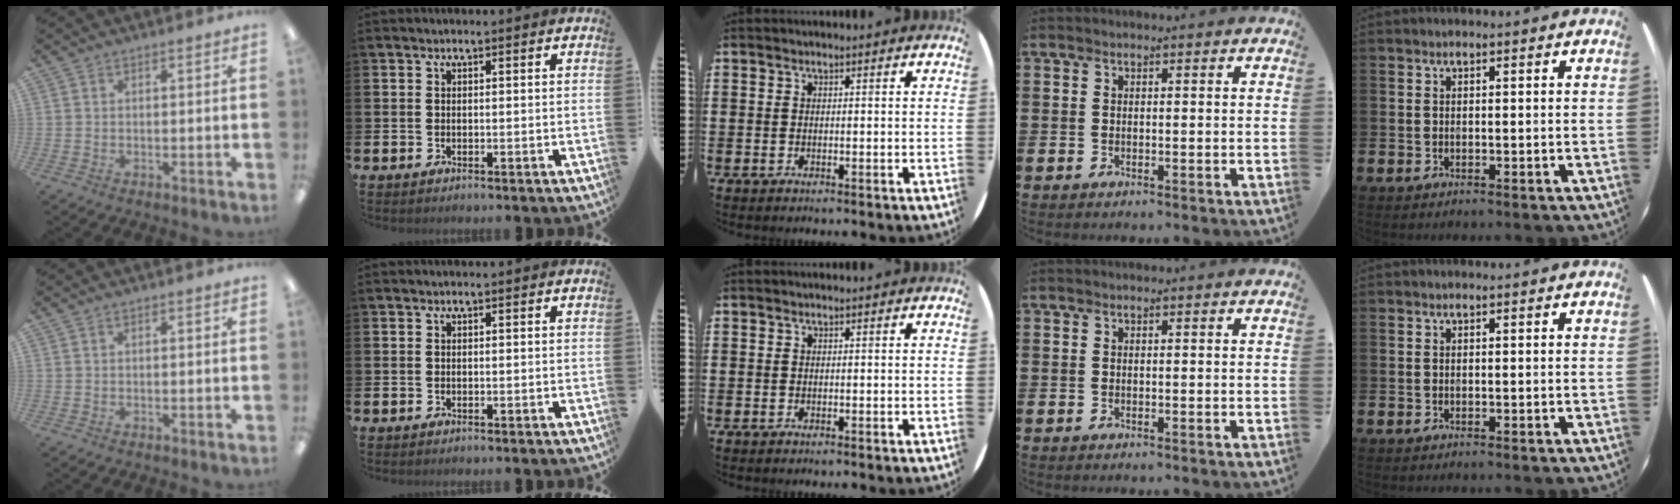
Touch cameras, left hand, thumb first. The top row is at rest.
{}